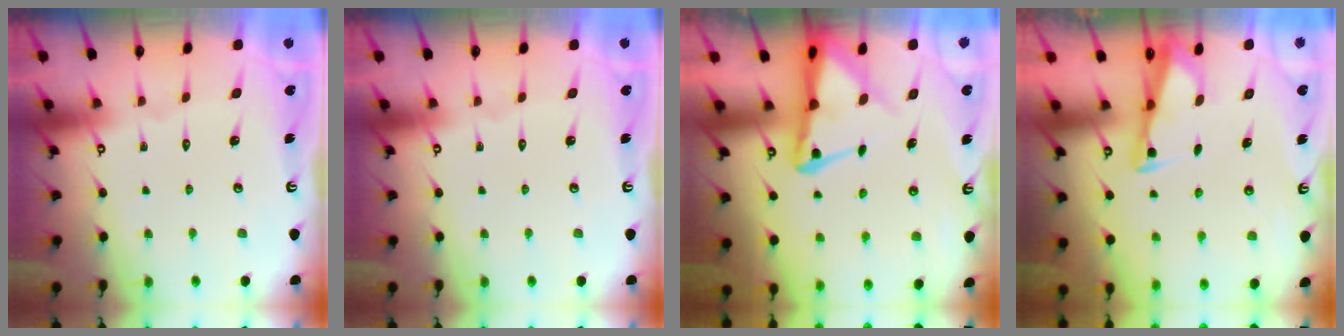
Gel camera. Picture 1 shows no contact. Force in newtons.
{"total": 0.0}
{"total": 6.6, "press": 6.6, "slide": 0.7}
{"total": 3.0, "press": 2.9, "slide": 0.3}